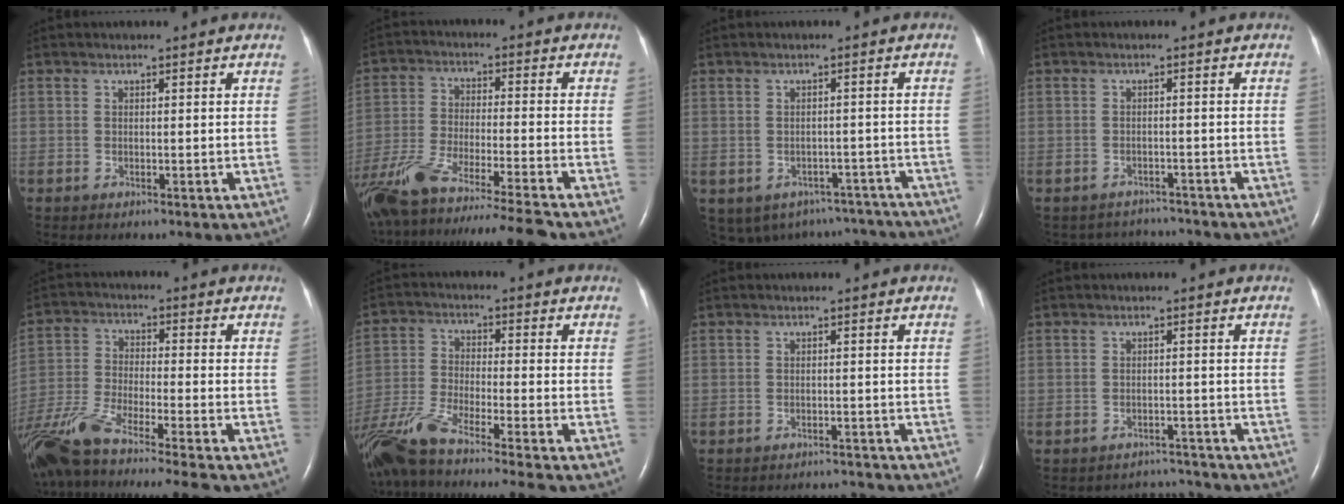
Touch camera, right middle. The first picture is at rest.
{"total": 20.3, "force": [-17.7, -1.4, 9.9], "torque": [-0.182, -0.054, -0.297]}
{"total": 13.3, "force": [-10.3, 7.7, 3.2], "torque": [-0.067, 0.022, -0.105]}
{"total": 5.4, "force": [-5.2, 1.3, -0.7], "torque": [0.006, 0.016, -0.067]}
{"total": 18.9, "force": [-15.8, -0.7, 10.4], "torque": [-0.226, -0.047, -0.279]}
{"total": 18.1, "force": [-15.0, -0.8, 10.0], "torque": [-0.219, -0.040, -0.268]}
{"total": 3.6, "force": [-3.5, 0.0, -0.7], "torque": [0.007, -0.001, -0.049]}
{"total": 4.1, "force": [-3.8, 0.5, -1.5], "torque": [0.016, 0.014, -0.051]}